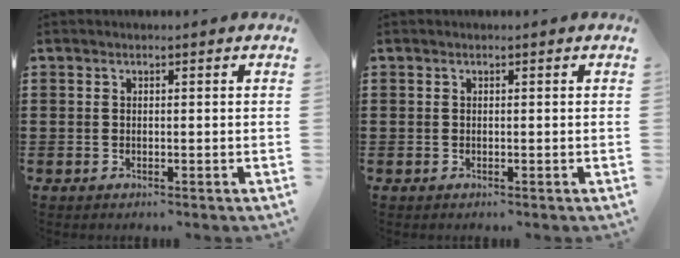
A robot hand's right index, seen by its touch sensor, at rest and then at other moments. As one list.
[{"total": 0.0}]